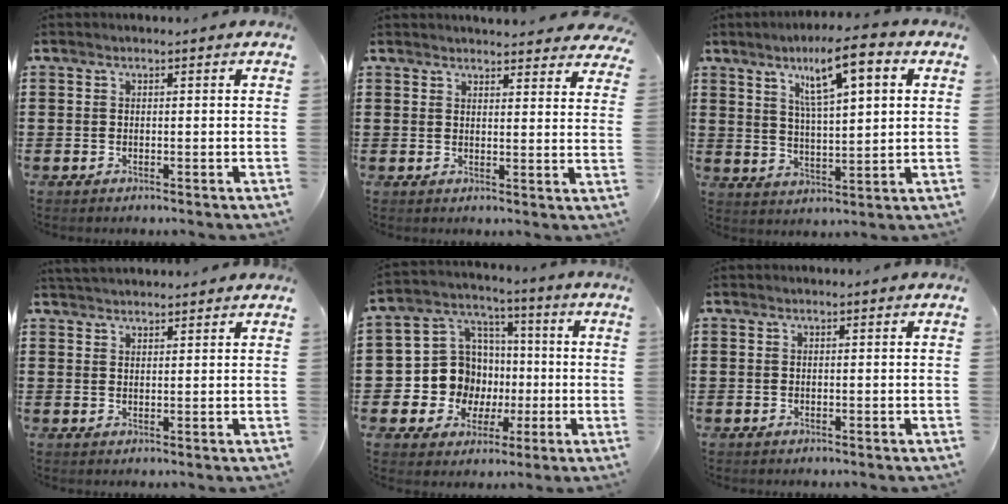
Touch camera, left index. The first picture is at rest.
{"total": 3.4, "force": [3.4, 0.1, 0.4], "torque": [-0.010, -0.015, 0.062]}
{"total": 9.8, "force": [4.9, 1.9, 8.2], "torque": [-0.152, -0.002, 0.079]}
{"total": 2.2, "force": [2.2, 0.1, 0.0], "torque": [-0.007, 0.001, 0.042]}
{"total": 10.9, "force": [-1.1, 10.4, 3.0], "torque": [-0.100, 0.007, -0.010]}
{"total": 0.0}